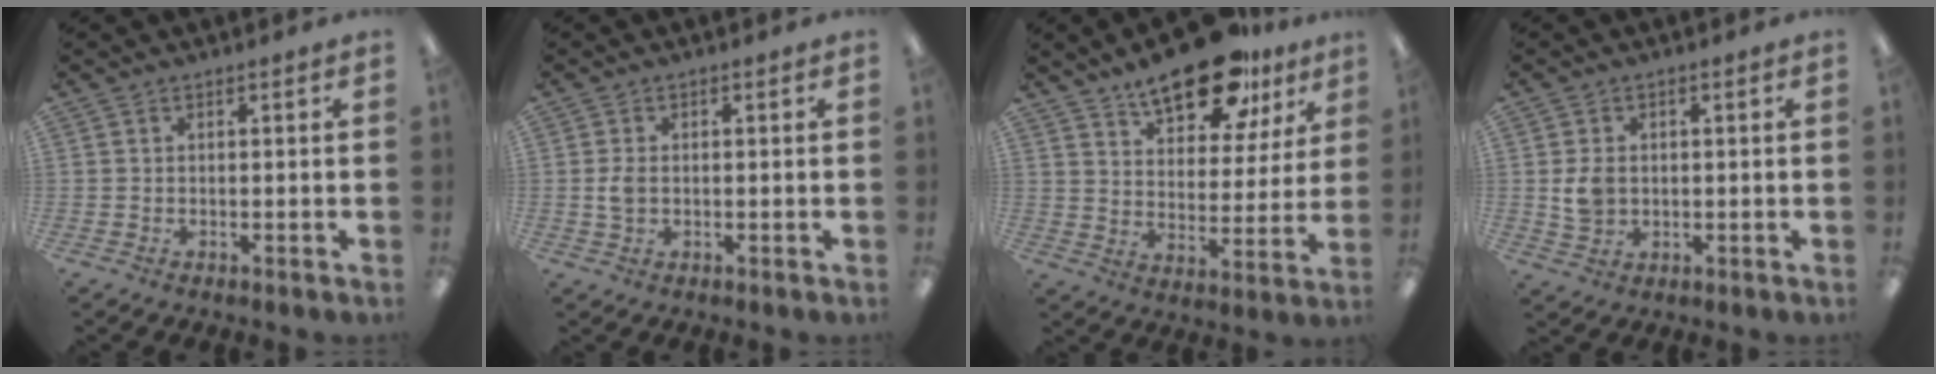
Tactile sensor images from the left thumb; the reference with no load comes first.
{"total": 2.9, "force": [0.0, 1.8, 2.3], "torque": [-0.052, 0.003, -0.004]}
{"total": 18.3, "force": [13.0, 7.8, 10.3], "torque": [-0.149, -0.068, 0.219]}
{"total": 4.8, "force": [0.3, 3.7, 3.0], "torque": [-0.047, -0.001, 0.003]}